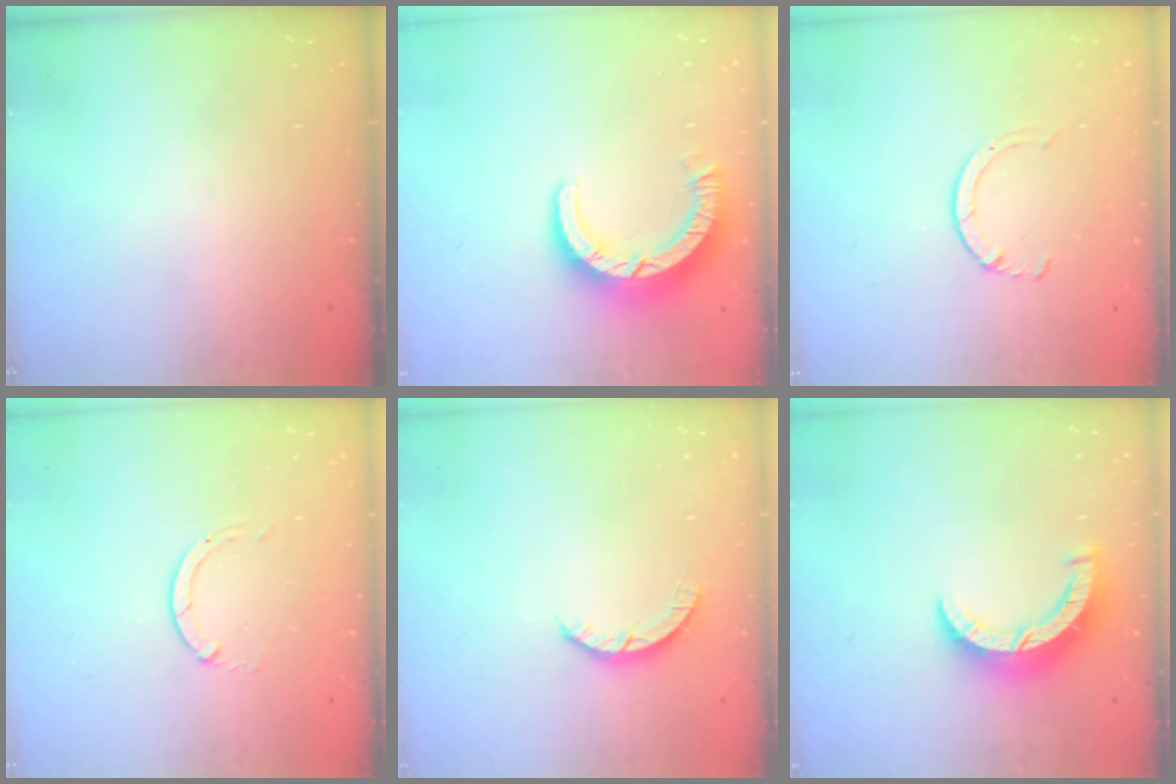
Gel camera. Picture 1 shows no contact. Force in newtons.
{"total": 9.0, "press": 9.0, "slide": 1.0}
{"total": 2.8, "press": 2.8, "slide": 0.4}
{"total": 0.6, "press": 0.5, "slide": 0.1}
{"total": 2.7, "press": 2.7, "slide": 0.4}
{"total": 10.4, "press": 10.3, "slide": 0.7}